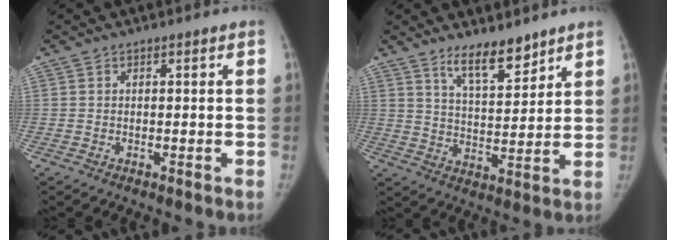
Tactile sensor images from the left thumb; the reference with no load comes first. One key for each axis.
{"total": 8.4, "fx": 6.5, "fy": 2.5, "fz": 4.6, "tx": -0.058, "ty": -0.055, "tz": 0.116}